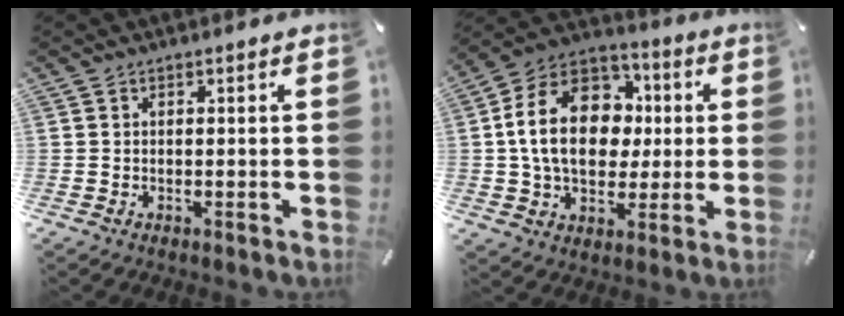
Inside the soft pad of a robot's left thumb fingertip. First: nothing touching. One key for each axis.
{"total": 19.2, "fx": 1.3, "fy": 14.6, "fz": 12.4, "tx": -0.242, "ty": 0.014, "tz": 0.024}